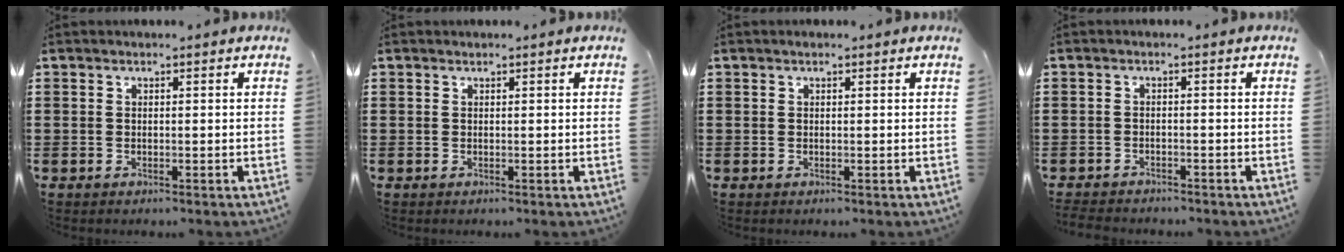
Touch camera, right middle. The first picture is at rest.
{"total": 0.0}
{"total": 0.0}
{"total": 1.8, "force": [-1.8, 0.2, 0.0], "torque": [-0.006, -0.001, -0.039]}